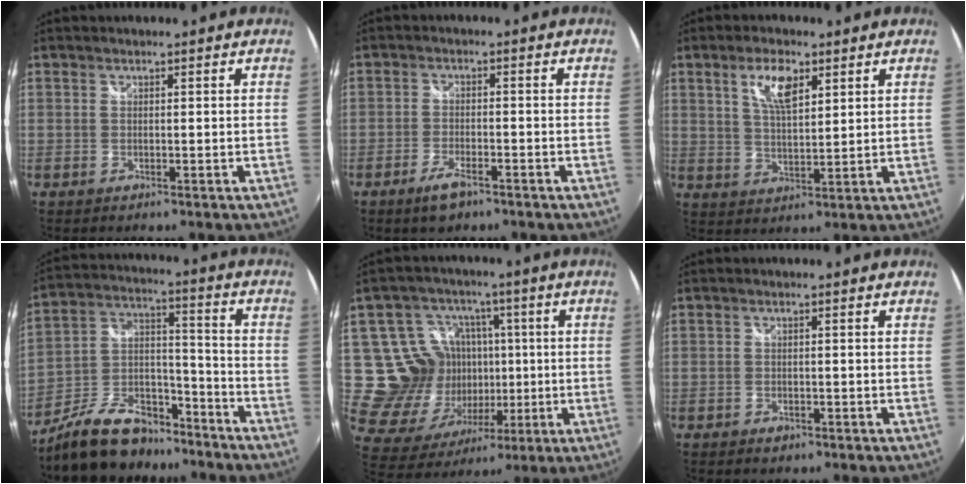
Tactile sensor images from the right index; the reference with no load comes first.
{"total": 4.6, "force": [-3.2, 1.7, 2.8], "torque": [-0.071, -0.007, -0.059]}
{"total": 7.0, "force": [3.5, 2.8, 5.4], "torque": [-0.099, 0.007, 0.067]}
{"total": 16.4, "force": [-12.4, 7.8, 7.4], "torque": [-0.157, 0.024, -0.199]}
{"total": 15.7, "force": [1.8, 14.7, 5.3], "torque": [-0.130, 0.013, 0.049]}
{"total": 1.8, "force": [-1.1, 1.2, 0.6], "torque": [-0.015, -0.003, -0.018]}